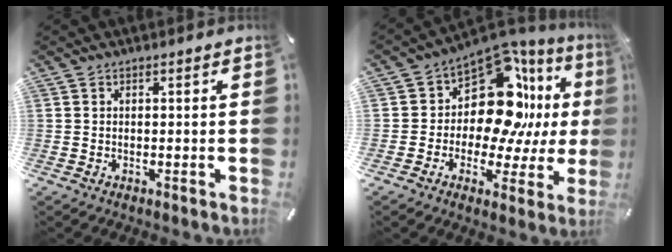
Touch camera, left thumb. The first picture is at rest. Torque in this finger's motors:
{"motor_torque": [1.67, 2.44, 0.78, -0.55, 0.23]}